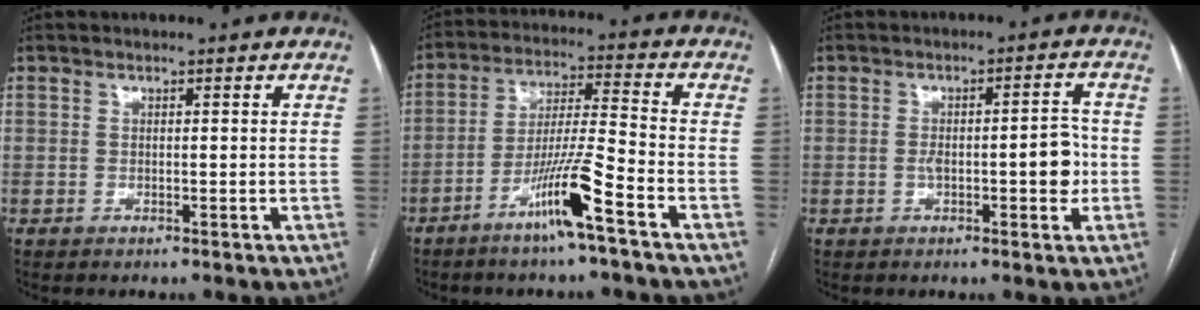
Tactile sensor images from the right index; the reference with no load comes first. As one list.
[{"total": 10.2, "force": [-5.8, -0.9, 8.3], "torque": [-0.157, -0.008, -0.110]}, {"total": 6.1, "force": [-1.1, 1.7, 5.8], "torque": [-0.089, 0.014, -0.011]}]